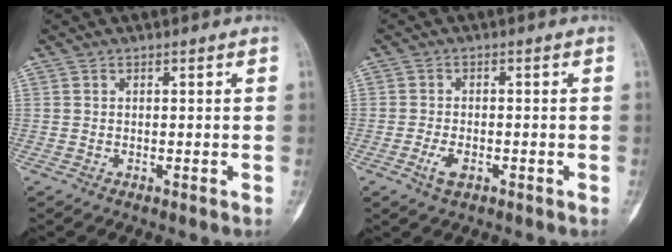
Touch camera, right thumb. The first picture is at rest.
{"total": 3.3, "force": [-1.4, 1.8, 2.4], "torque": [-0.049, 0.004, -0.025]}